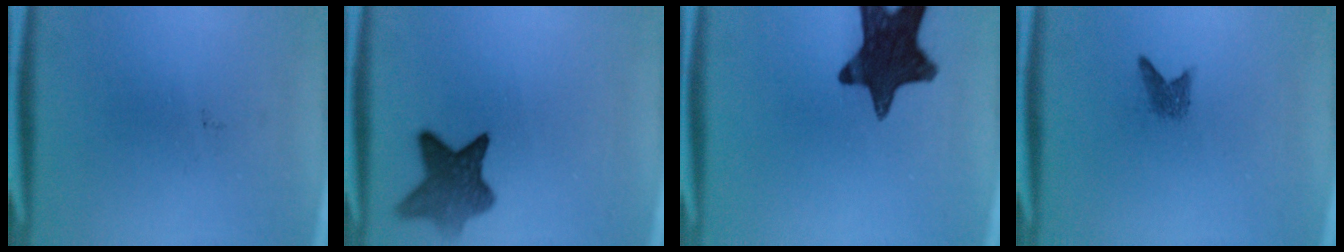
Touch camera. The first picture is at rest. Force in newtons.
{"total": 7.5}
{"total": 15.3}
{"total": 1.7}